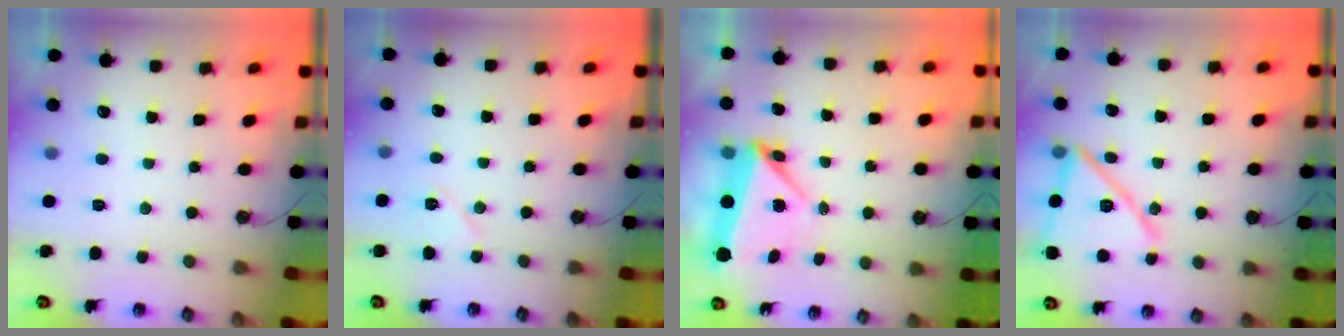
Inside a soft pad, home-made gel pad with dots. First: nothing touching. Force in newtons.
{"total": 7.8, "press": 6.3, "slide": 4.6}
{"total": 11.4, "press": 5.1, "slide": 10.2}
{"total": 17.4, "press": 17.3, "slide": 1.3}